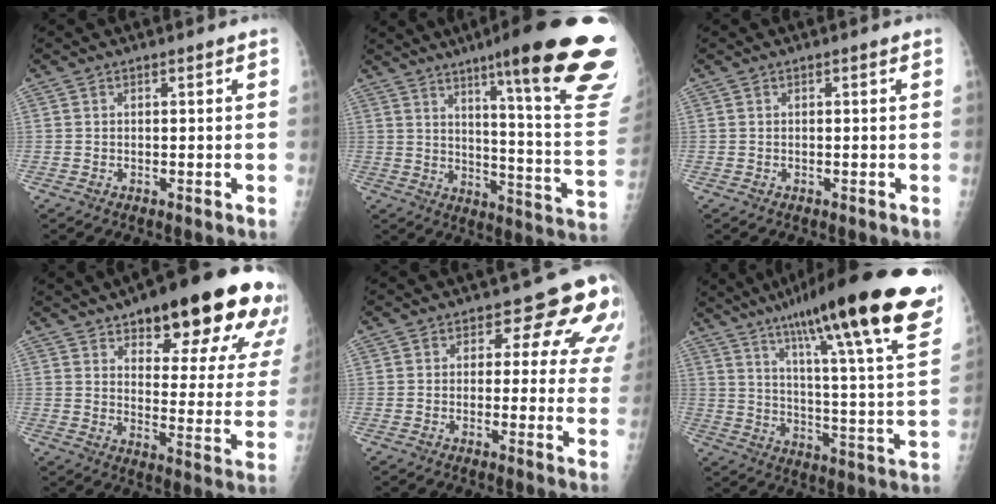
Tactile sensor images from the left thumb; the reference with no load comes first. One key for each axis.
{"total": 28.1, "fx": 17.5, "fy": 2.8, "fz": 21.8, "tx": -0.231, "ty": -0.085, "tz": 0.238}
{"total": 0.0}
{"total": 26.5, "fx": 16.4, "fy": 8.5, "fz": 18.9, "tx": -0.208, "ty": -0.056, "tz": 0.217}
{"total": 10.6, "fx": 4.9, "fy": 5.9, "fz": 7.2, "tx": -0.032, "ty": -0.018, "tz": 0.040}
{"total": 31.1, "fx": 19.7, "fy": 4.2, "fz": 23.7, "tx": -0.319, "ty": -0.056, "tz": 0.291}